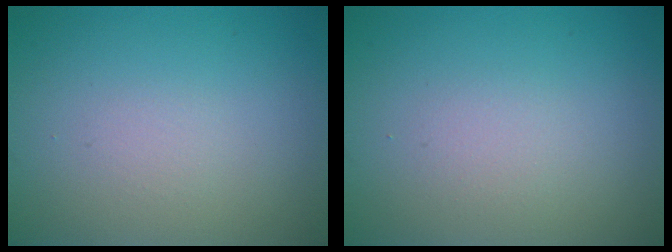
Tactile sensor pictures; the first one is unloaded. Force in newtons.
{"total": 1.3, "press": 1.3, "slide": 0.1}